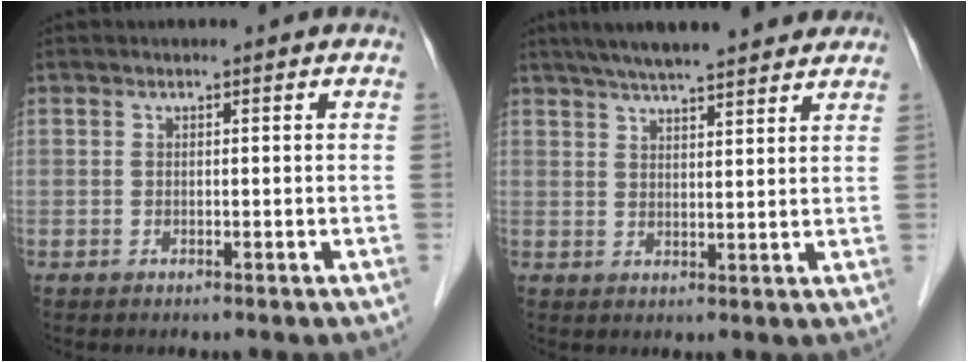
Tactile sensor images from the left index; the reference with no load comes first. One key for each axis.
{"total": 13.5, "fx": 11.5, "fy": 1.7, "fz": 6.8, "tx": -0.107, "ty": 0.031, "tz": 0.163}